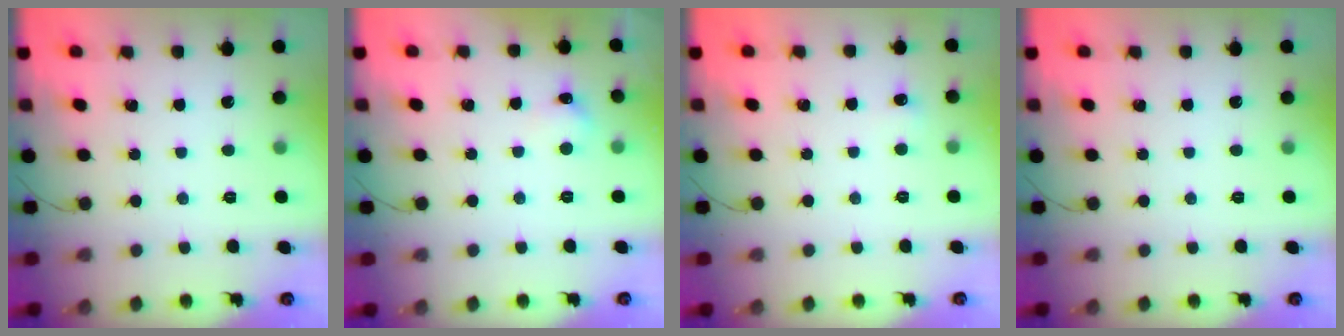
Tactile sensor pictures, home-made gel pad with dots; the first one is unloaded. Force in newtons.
{"total": 5.7, "press": 5.4, "slide": 1.8}
{"total": 3.6, "press": 3.4, "slide": 1.0}
{"total": 0.0}